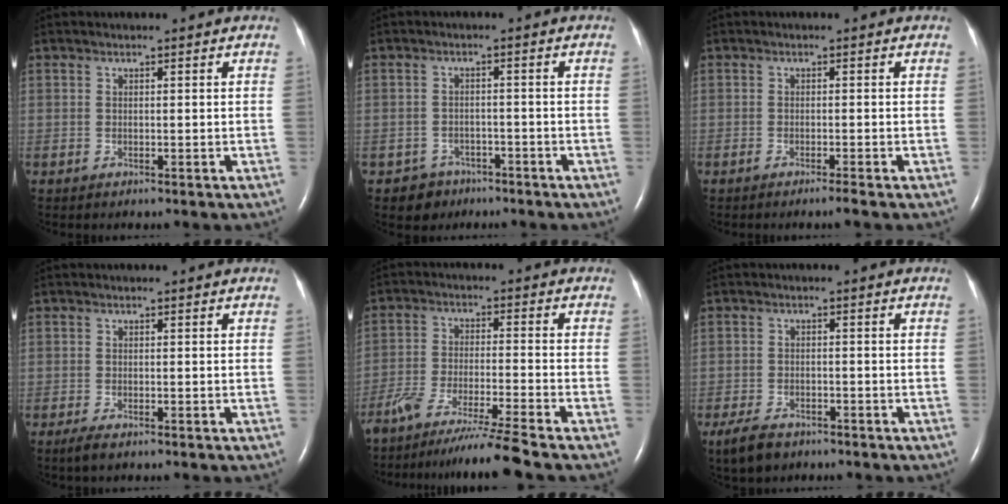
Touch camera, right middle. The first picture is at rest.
{"total": 3.7, "force": [-2.4, 2.7, -0.3], "torque": [-0.001, 0.011, -0.034]}
{"total": 1.2, "force": [-1.0, -0.4, 0.7], "torque": [-0.013, 0.001, -0.019]}
{"total": 1.8, "force": [-1.2, 0.5, 1.2], "torque": [-0.037, -0.006, -0.020]}
{"total": 11.2, "force": [-9.5, -2.3, 5.3], "torque": [-0.084, -0.034, -0.165]}
{"total": 6.0, "force": [-4.4, 2.9, 2.7], "torque": [-0.058, -0.007, -0.069]}